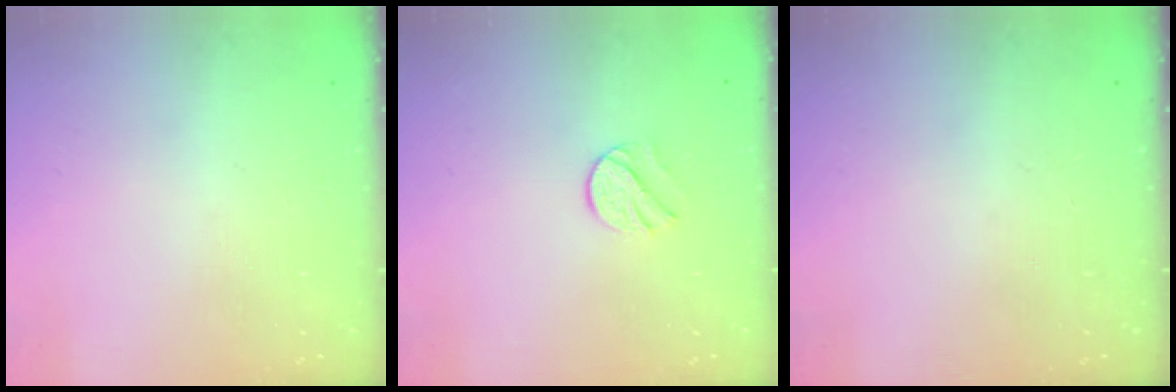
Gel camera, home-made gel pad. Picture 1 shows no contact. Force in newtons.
{"total": 7.5, "press": 7.5, "slide": 0.7}
{"total": 0.0}